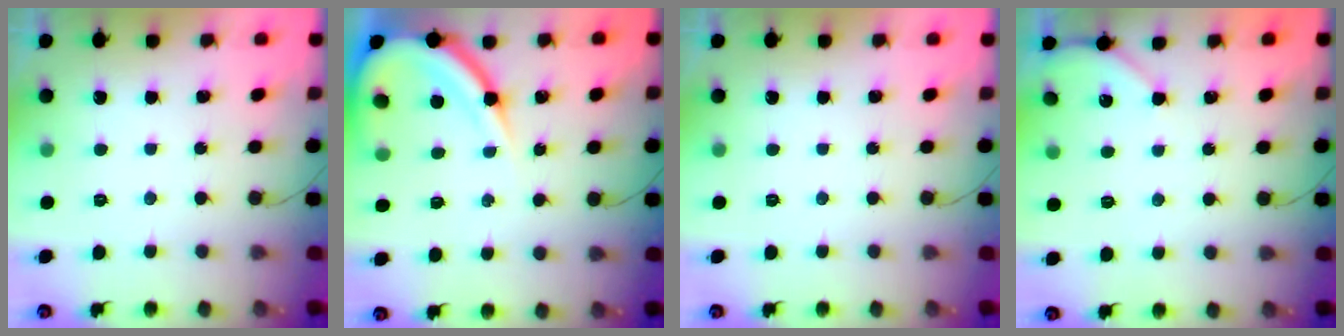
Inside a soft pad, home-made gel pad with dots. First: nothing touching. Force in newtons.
{"total": 12.9, "press": 12.9, "slide": 1.4}
{"total": 0.0}
{"total": 4.0, "press": 3.9, "slide": 0.6}